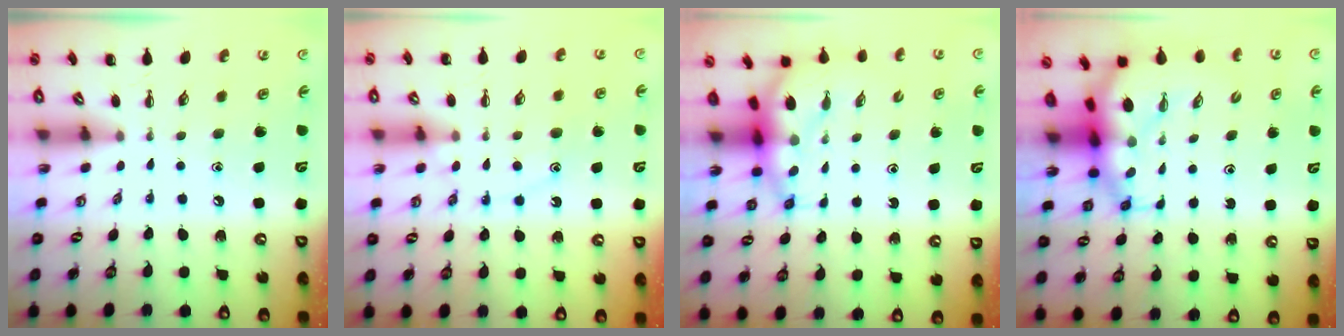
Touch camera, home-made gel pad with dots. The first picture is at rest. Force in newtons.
{"total": 10.3, "press": 10.3, "slide": 0.8}
{"total": 6.8, "press": 6.6, "slide": 1.6}
{"total": 8.8, "press": 8.5, "slide": 2.3}